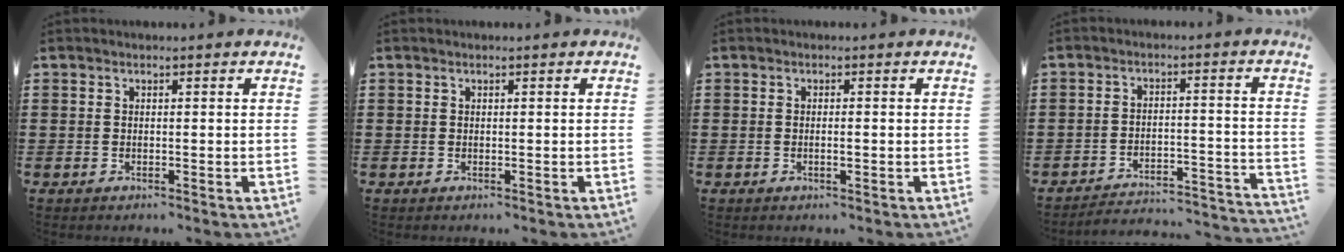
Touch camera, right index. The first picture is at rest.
{"total": 0.0}
{"total": 1.1, "force": [-0.3, 0.2, 1.0], "torque": [-0.018, -0.003, -0.005]}
{"total": 3.3, "force": [-3.1, 0.5, 1.1], "torque": [-0.026, -0.007, -0.068]}